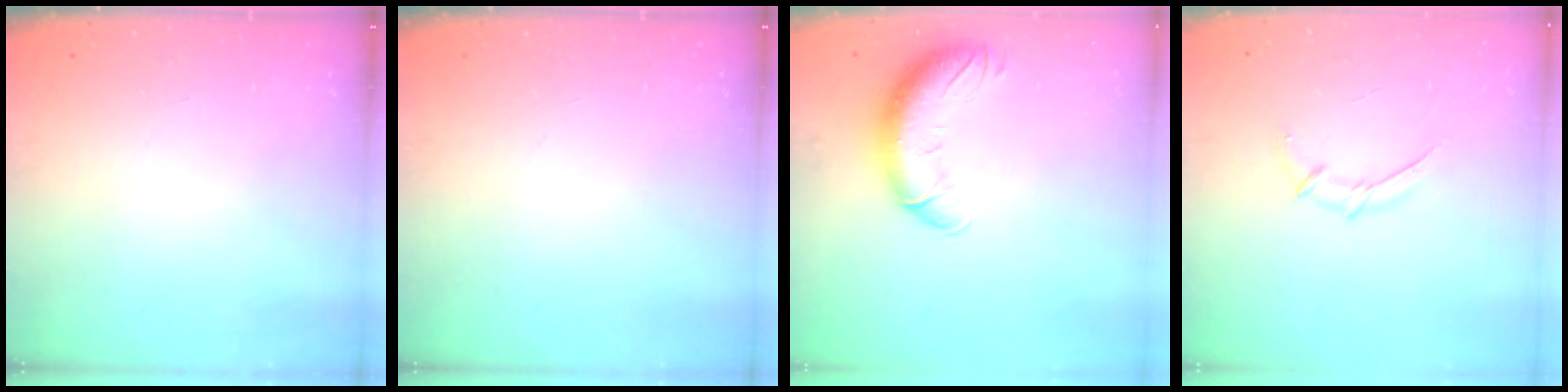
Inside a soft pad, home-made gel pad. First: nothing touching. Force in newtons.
{"total": 0.0}
{"total": 13.4, "press": 13.0, "slide": 3.2}
{"total": 5.9, "press": 5.7, "slide": 1.3}